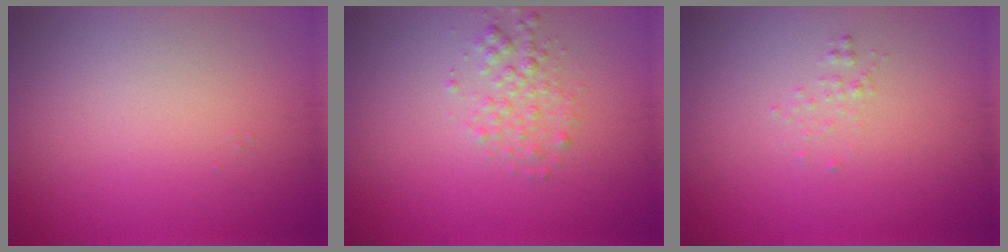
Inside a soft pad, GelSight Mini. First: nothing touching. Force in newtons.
{"total": 2.0, "press": 2.0, "slide": 0.1}
{"total": 0.6, "press": 0.6, "slide": 0.1}